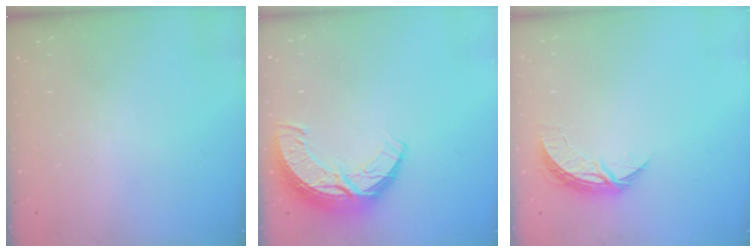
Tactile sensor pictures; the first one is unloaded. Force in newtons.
{"total": 11.4, "press": 11.4, "slide": 0.8}
{"total": 6.6, "press": 6.5, "slide": 0.4}